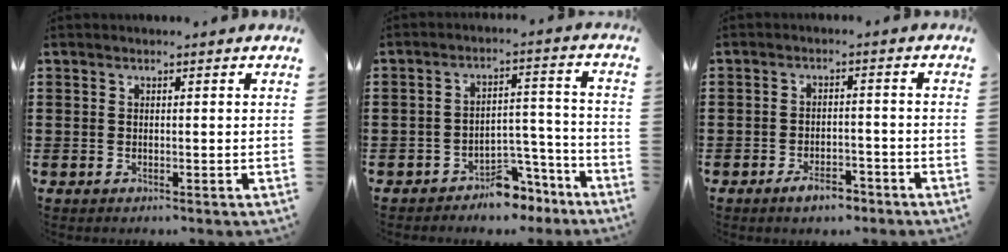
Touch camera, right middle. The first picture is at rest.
{"total": 5.4, "force": [-5.0, 1.6, 1.2], "torque": [-0.021, 0.017, -0.098]}
{"total": 3.8, "force": [-3.1, 1.4, 1.7], "torque": [-0.027, 0.011, -0.059]}